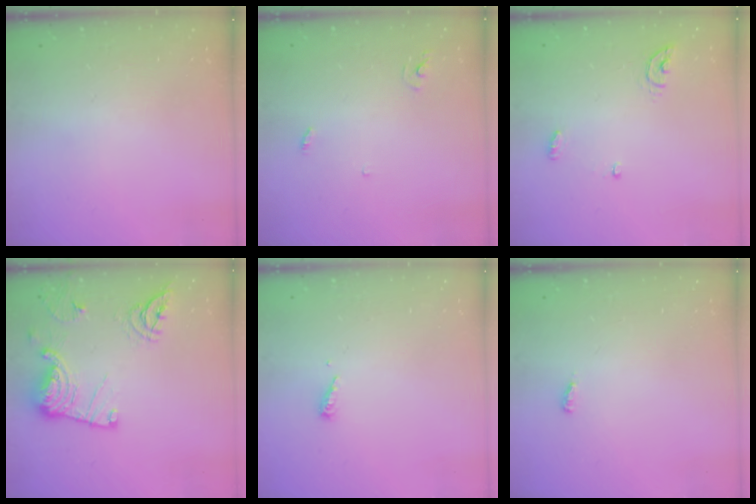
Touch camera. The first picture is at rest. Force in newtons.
{"total": 2.9, "press": 2.9, "slide": 0.2}
{"total": 4.8, "press": 4.8, "slide": 0.4}
{"total": 17.4, "press": 17.4, "slide": 1.1}
{"total": 4.7, "press": 4.6, "slide": 0.4}
{"total": 2.6, "press": 2.4, "slide": 1.0}